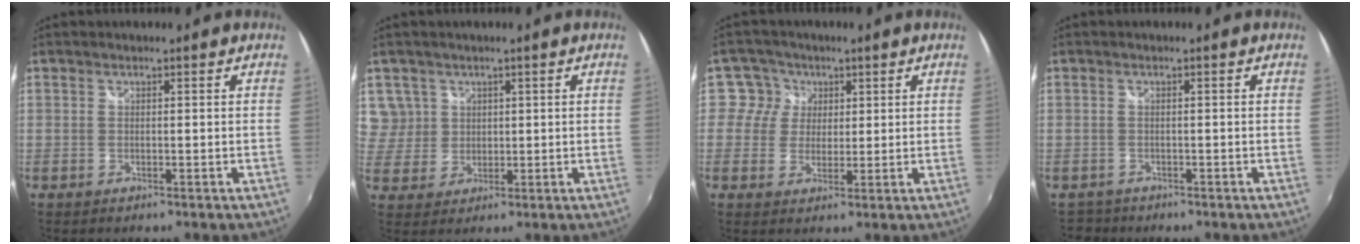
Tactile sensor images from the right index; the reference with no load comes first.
{"total": 5.9, "force": [2.5, 5.3, 0.3], "torque": [0.003, 0.004, 0.051]}
{"total": 5.1, "force": [1.6, 4.9, 0.2], "torque": [0.013, 0.007, 0.018]}
{"total": 2.4, "force": [-2.0, 1.4, 0.1], "torque": [-0.009, -0.004, -0.031]}